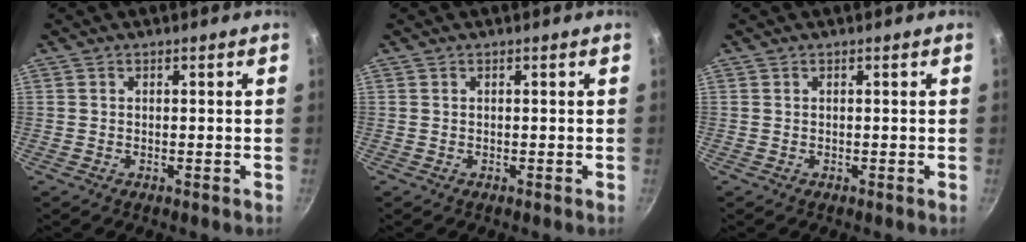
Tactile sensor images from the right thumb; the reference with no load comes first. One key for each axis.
{"total": 0.0}
{"total": 0.0}